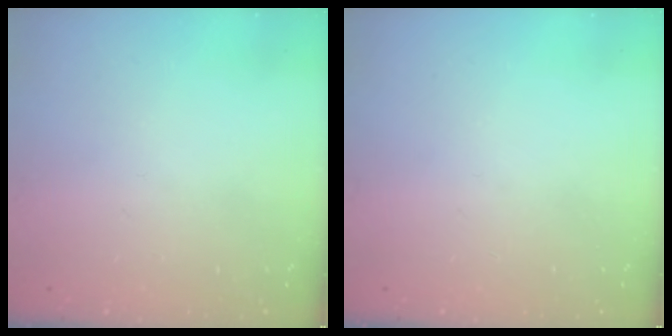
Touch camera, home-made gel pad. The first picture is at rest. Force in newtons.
{"total": 0.0}